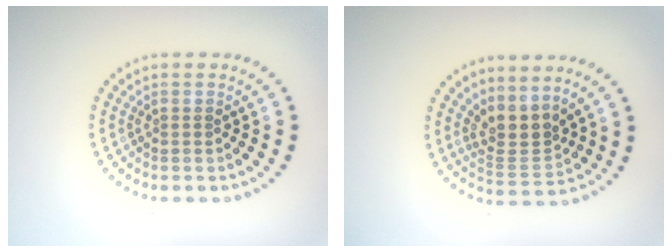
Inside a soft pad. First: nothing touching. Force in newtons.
{"total": 2.9, "press": 2.0, "slide": 2.1}